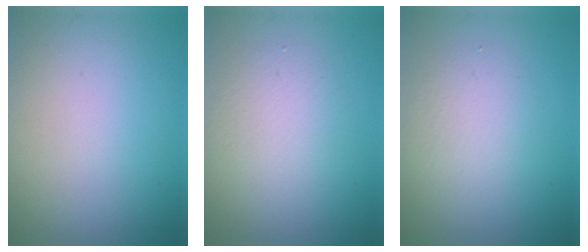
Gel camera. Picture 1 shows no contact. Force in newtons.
{"total": 3.0, "press": 3.0, "slide": 0.2}
{"total": 2.7, "press": 2.7, "slide": 0.1}